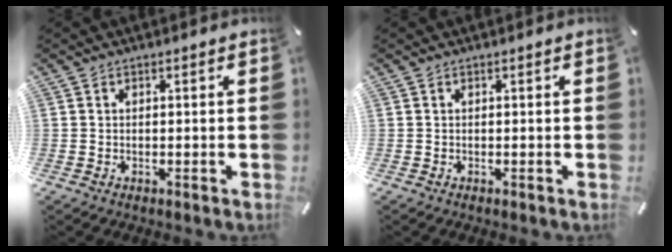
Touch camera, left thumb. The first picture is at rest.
{"total": 0.0}